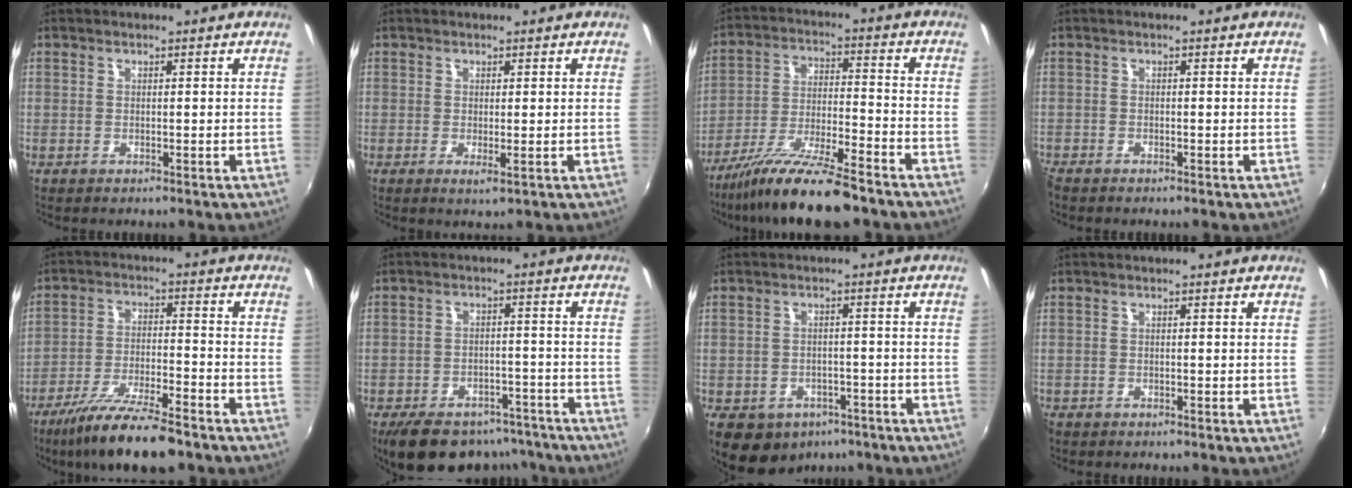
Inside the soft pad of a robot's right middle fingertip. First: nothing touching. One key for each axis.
{"total": 1.4, "fx": 0.0, "fy": 0.1, "fz": 1.4, "tx": -0.025, "ty": -0.005, "tz": -0.002}
{"total": 14.5, "fx": -11.7, "fy": 1.6, "fz": 8.4, "tx": -0.169, "ty": -0.022, "tz": -0.208}
{"total": 1.5, "fx": -1.4, "fy": 0.4, "fz": 0.3, "tx": -0.011, "ty": -0.008, "tz": -0.030}
{"total": 14.1, "fx": -11.0, "fy": 2.5, "fz": 8.4, "tx": -0.172, "ty": -0.026, "tz": -0.191}
{"total": 15.9, "fx": -12.4, "fy": 7.5, "fz": 6.6, "tx": -0.141, "ty": 0.009, "tz": -0.160}
{"total": 14.5, "fx": -9.0, "fy": 9.5, "fz": 6.2, "tx": -0.150, "ty": -0.005, "tz": -0.114}
{"total": 1.4, "fx": -1.2, "fy": 0.7, "fz": 0.3, "tx": -0.013, "ty": -0.004, "tz": -0.021}